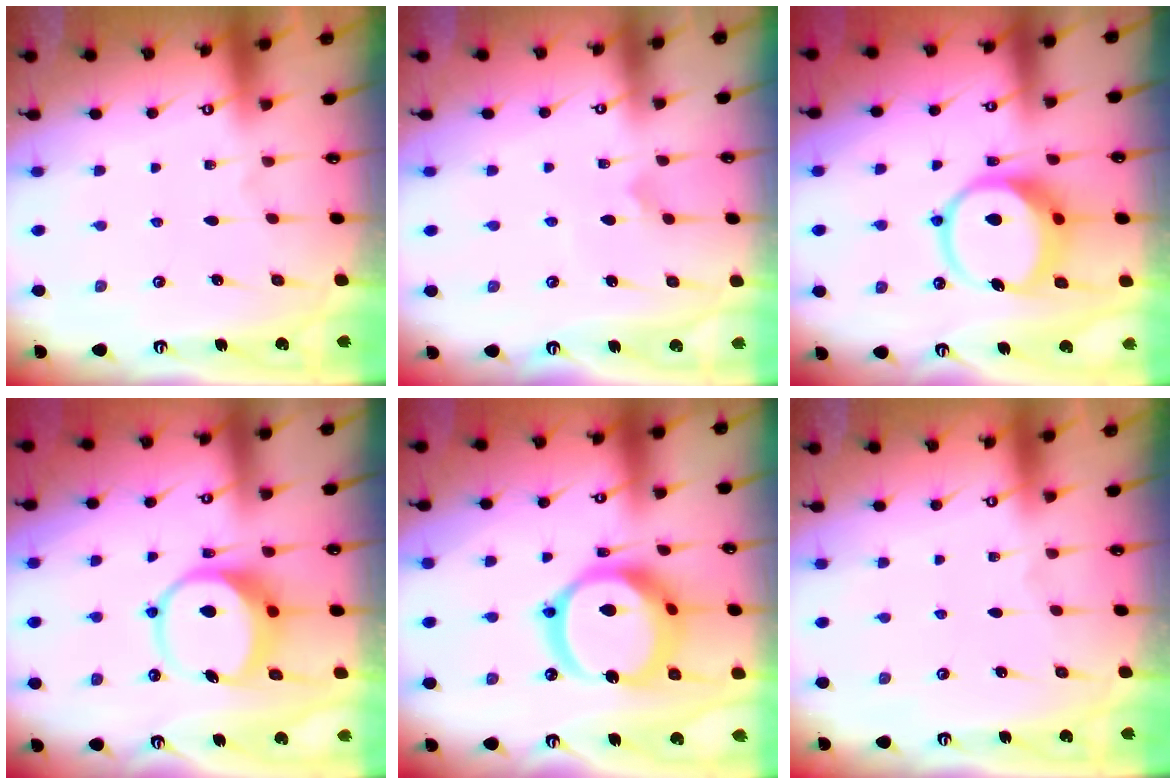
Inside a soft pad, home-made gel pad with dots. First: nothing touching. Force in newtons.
{"total": 3.3, "press": 3.3, "slide": 0.2}
{"total": 11.8, "press": 11.7, "slide": 1.5}
{"total": 9.4, "press": 9.3, "slide": 1.1}
{"total": 19.8, "press": 19.7, "slide": 2.6}
{"total": 0.0}